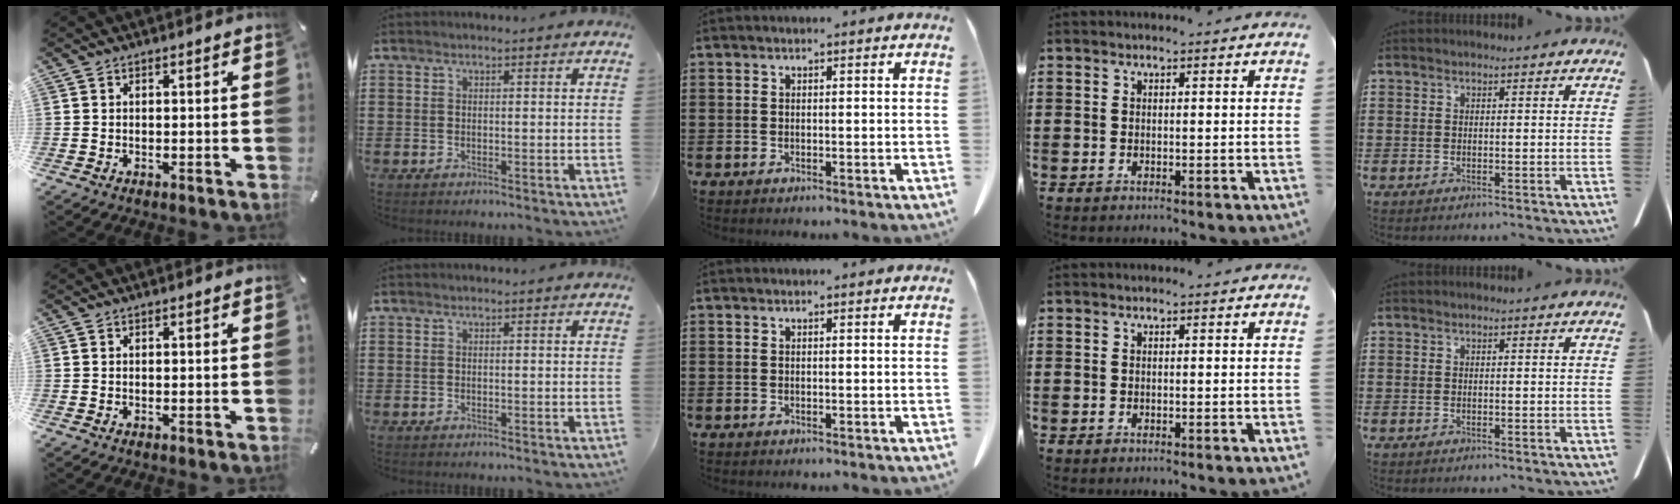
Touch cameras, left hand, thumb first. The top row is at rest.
{}